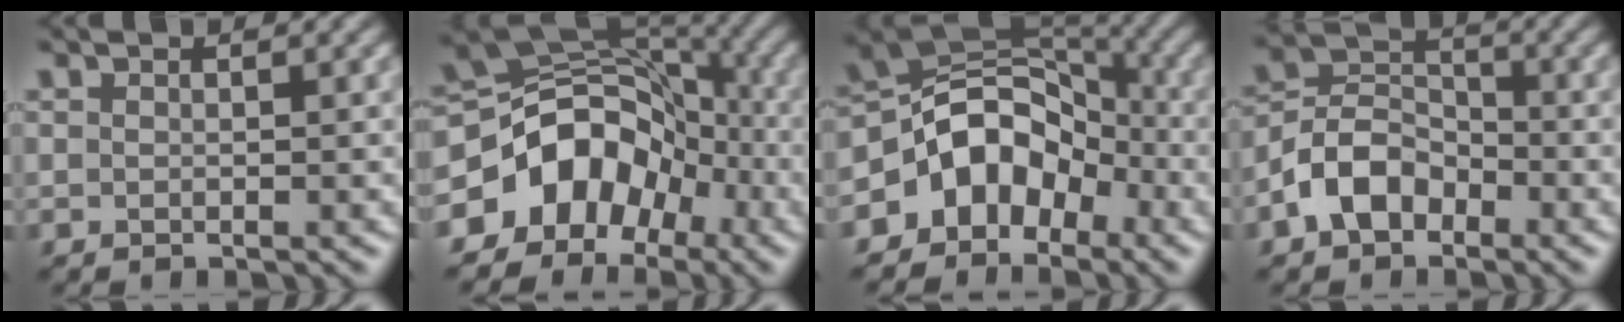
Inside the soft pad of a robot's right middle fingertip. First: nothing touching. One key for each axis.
{"total": 9.5, "fx": -4.2, "fy": 7.1, "fz": 4.7, "tx": -0.068, "ty": 0.014, "tz": -0.090}
{"total": 7.6, "fx": -3.4, "fy": 5.4, "fz": 4.0, "tx": -0.045, "ty": 0.017, "tz": -0.077}
{"total": 5.1, "fx": -2.6, "fy": 3.5, "fz": 2.6, "tx": -0.050, "ty": 0.007, "tz": -0.061}